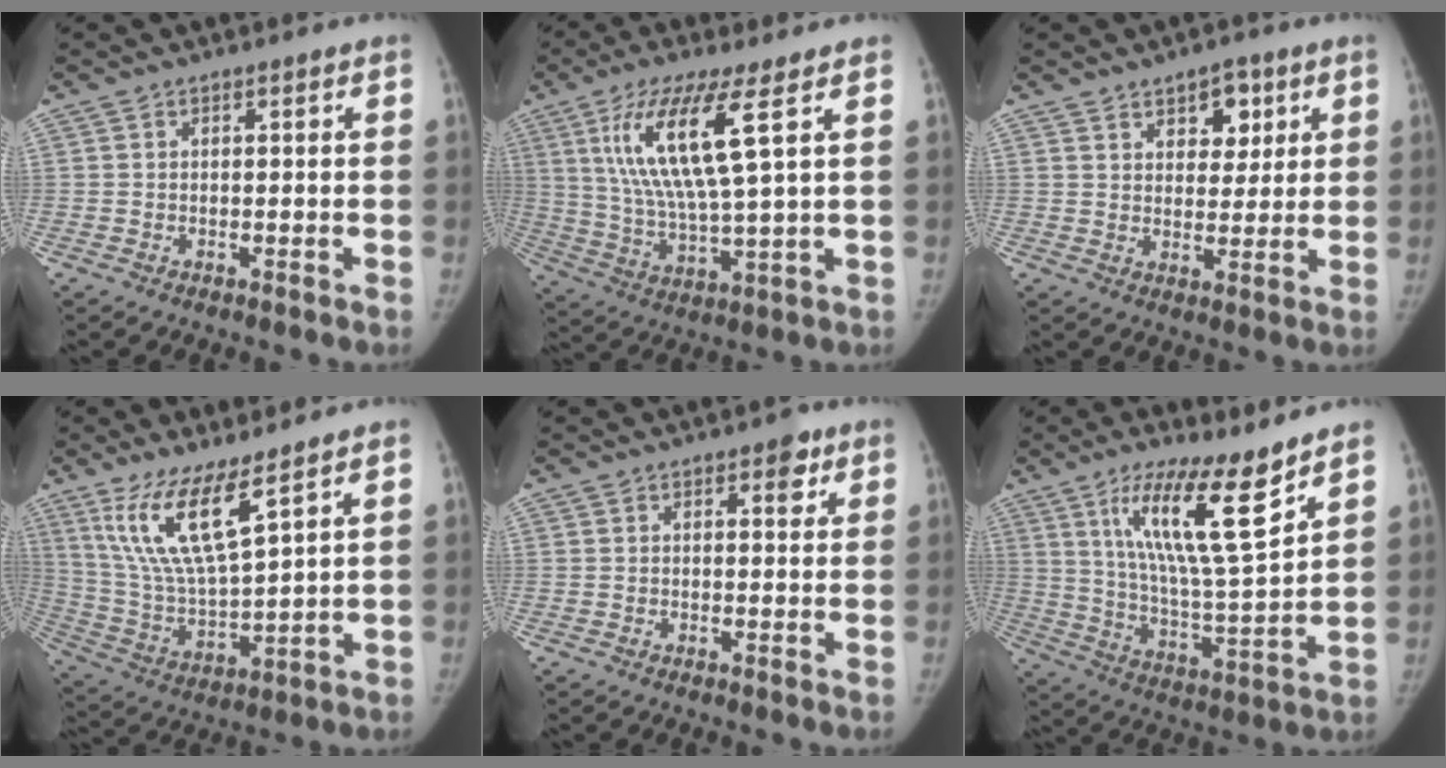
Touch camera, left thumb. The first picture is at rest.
{"total": 14.6, "force": [5.7, 2.4, 13.3], "torque": [-0.281, -0.029, 0.112]}
{"total": 6.7, "force": [3.4, 4.2, 3.9], "torque": [-0.021, -0.017, 0.049]}
{"total": 13.7, "force": [8.2, 3.0, 10.6], "torque": [-0.207, -0.049, 0.178]}
{"total": 2.9, "force": [1.6, 1.5, 2.0], "torque": [-0.010, -0.005, 0.018]}
{"total": 16.3, "force": [9.8, 2.5, 12.8], "torque": [-0.208, -0.067, 0.184]}